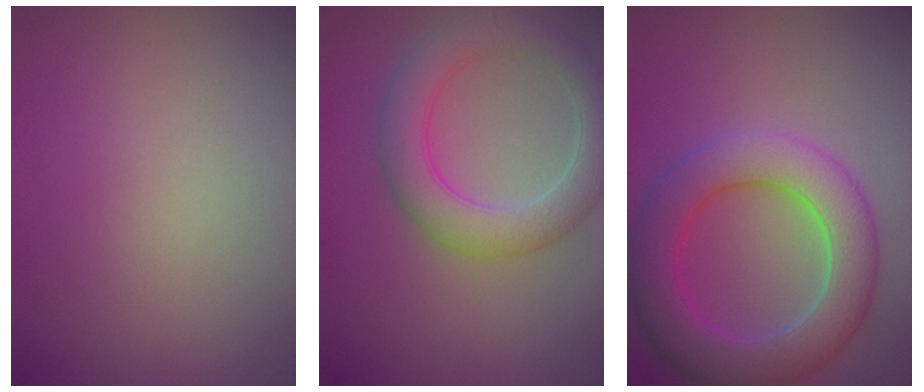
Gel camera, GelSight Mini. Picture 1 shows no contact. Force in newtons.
{"total": 5.1, "press": 5.1, "slide": 0.2}
{"total": 7.6, "press": 7.6, "slide": 0.2}